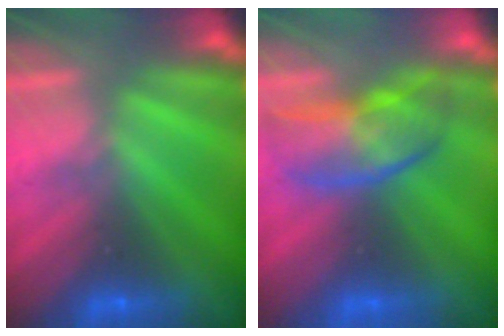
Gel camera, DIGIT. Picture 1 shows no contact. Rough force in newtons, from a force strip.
{"total": 2.7}